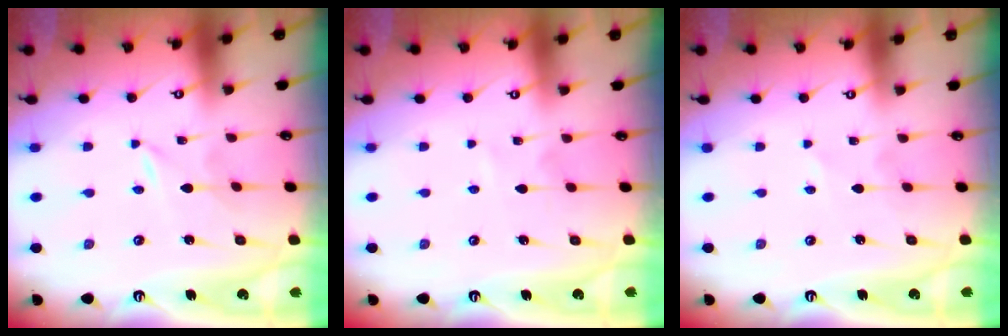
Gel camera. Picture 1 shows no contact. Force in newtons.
{"total": 2.2, "press": 2.2, "slide": 0.2}
{"total": 0.9, "press": 0.9, "slide": 0.2}